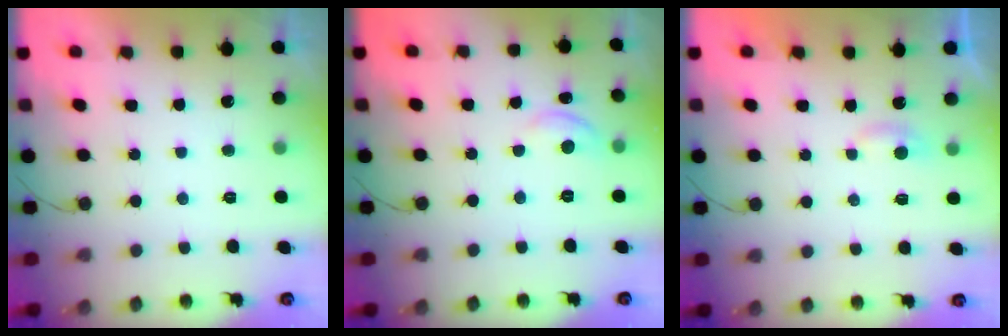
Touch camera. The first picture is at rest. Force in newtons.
{"total": 5.4, "press": 5.4, "slide": 0.3}
{"total": 2.7, "press": 2.7, "slide": 0.3}